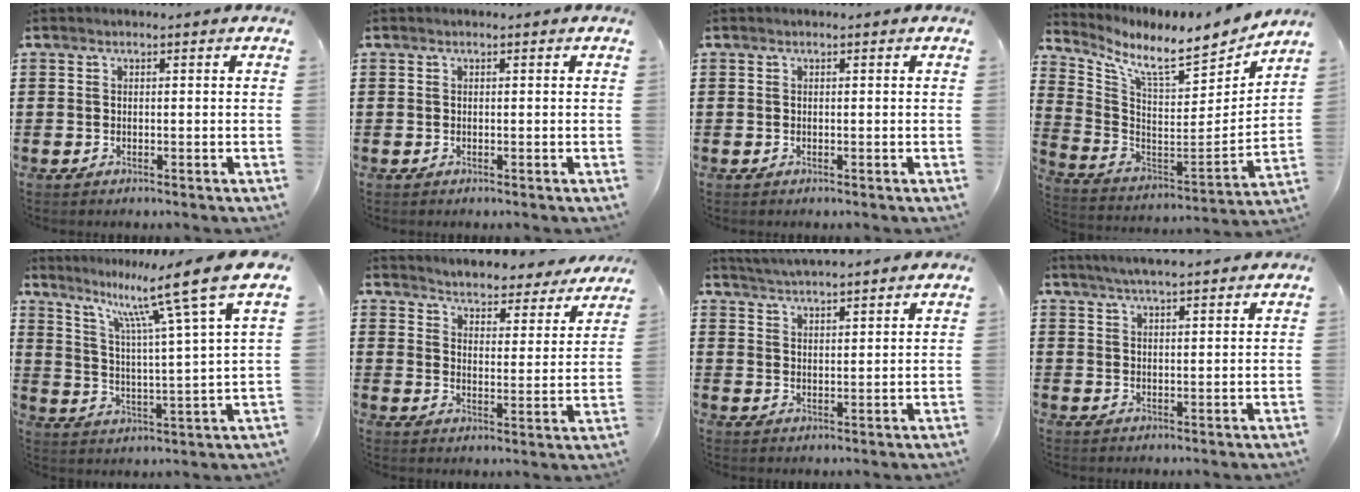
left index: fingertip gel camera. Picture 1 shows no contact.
{"total": 0.0}
{"total": 0.0}
{"total": 8.8, "force": [7.8, 0.9, 4.1], "torque": [-0.103, -0.069, 0.123]}
{"total": 12.2, "force": [9.0, -0.1, 8.2], "torque": [-0.157, -0.060, 0.135]}
{"total": 4.1, "force": [4.1, -0.2, 0.1], "torque": [-0.026, -0.037, 0.067]}
{"total": 3.5, "force": [3.5, -0.3, 0.0], "torque": [-0.012, -0.016, 0.062]}
{"total": 3.8, "force": [3.5, -0.1, 1.6], "torque": [-0.039, -0.006, 0.062]}